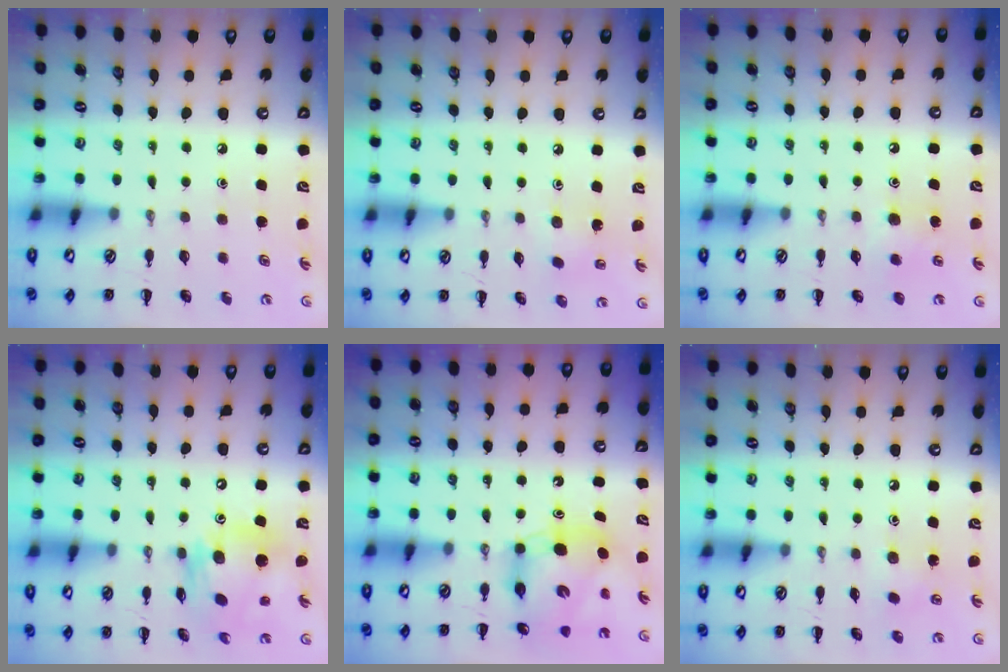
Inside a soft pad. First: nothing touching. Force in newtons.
{"total": 2.3, "press": 2.1, "slide": 0.9}
{"total": 6.2, "press": 5.9, "slide": 1.9}
{"total": 13.8, "press": 13.1, "slide": 4.3}
{"total": 7.7, "press": 7.4, "slide": 2.4}
{"total": 5.1, "press": 4.9, "slide": 1.4}